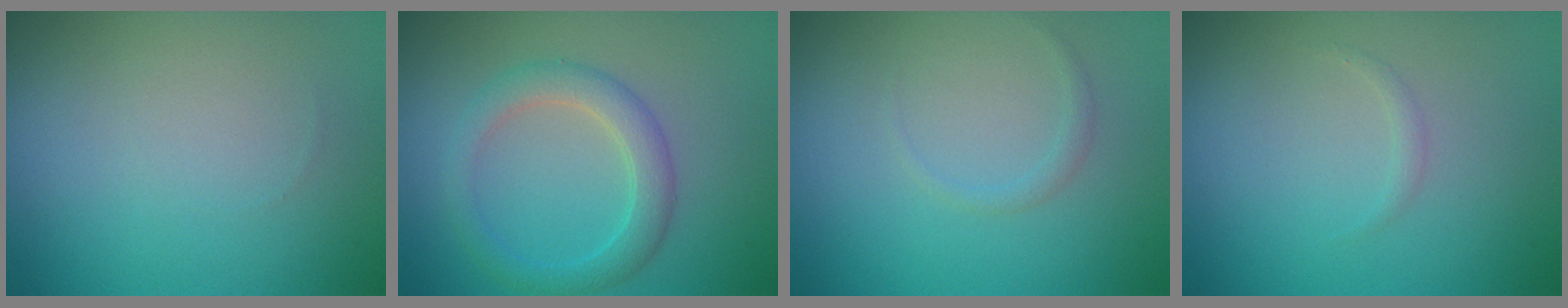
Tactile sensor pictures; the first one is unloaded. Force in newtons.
{"total": 3.0, "press": 3.0, "slide": 0.1}
{"total": 0.7, "press": 0.7, "slide": 0.1}
{"total": 0.5, "press": 0.5, "slide": 0.0}